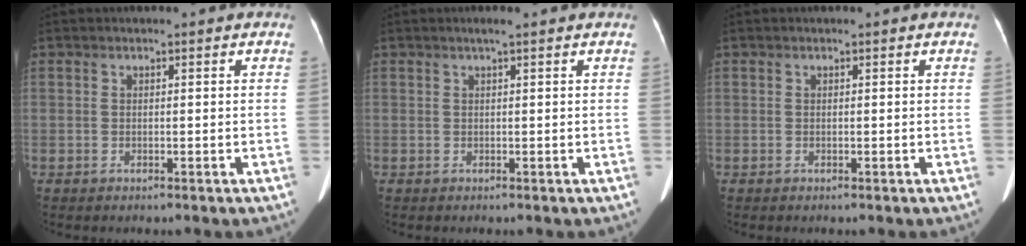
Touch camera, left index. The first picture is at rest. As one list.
[{"total": 1.4, "force": [1.0, -0.1, 1.0], "torque": [-0.020, 0.010, 0.015]}, {"total": 0.0}]